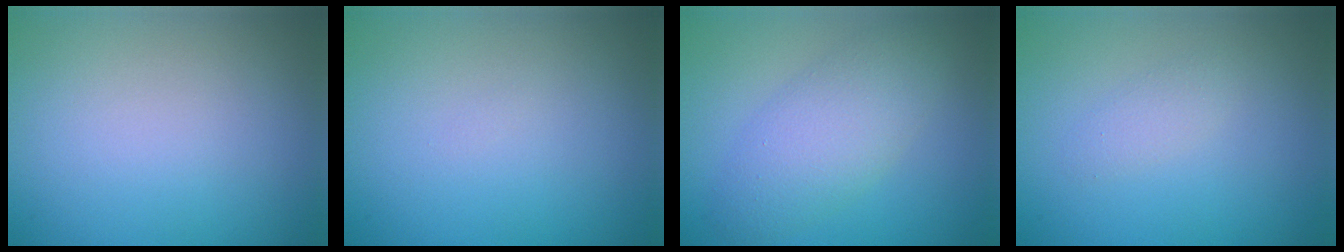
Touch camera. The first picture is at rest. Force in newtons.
{"total": 0.0}
{"total": 4.7, "press": 4.7, "slide": 0.0}
{"total": 1.2, "press": 1.2, "slide": 0.0}